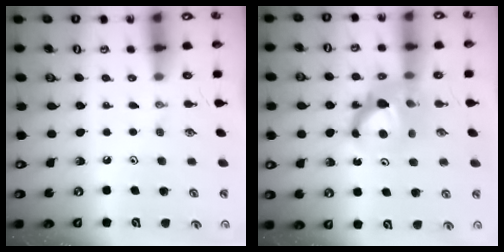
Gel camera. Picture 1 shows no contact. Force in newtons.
{"total": 10.3, "press": 10.3, "slide": 1.2}